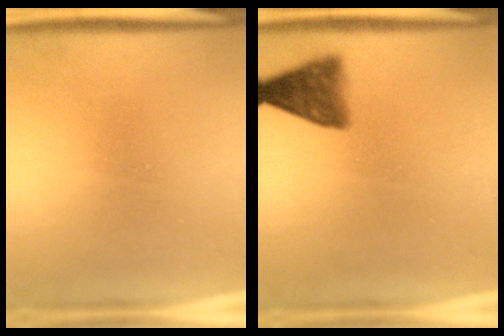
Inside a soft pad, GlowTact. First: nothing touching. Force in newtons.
{"total": 5.2}